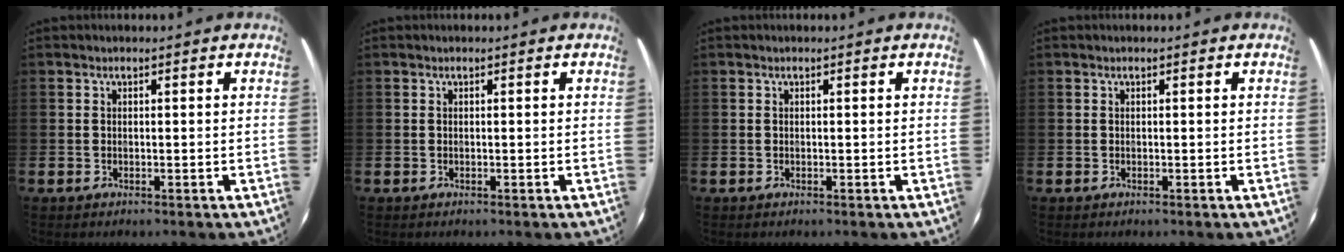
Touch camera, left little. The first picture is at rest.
{"total": 0.0}
{"total": 0.0}
{"total": 0.0}